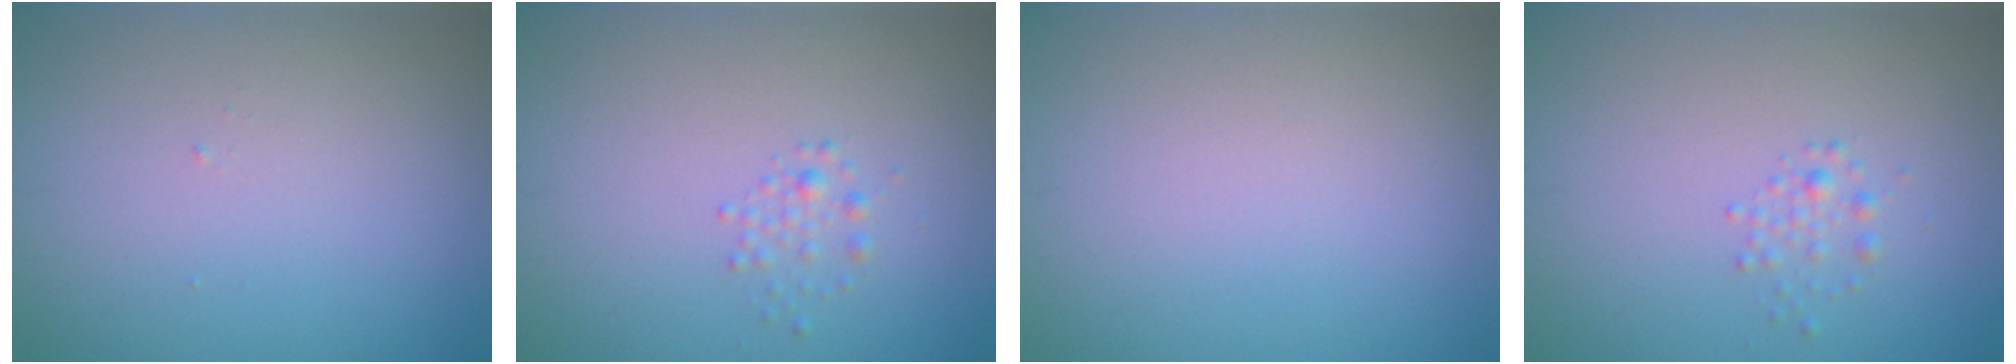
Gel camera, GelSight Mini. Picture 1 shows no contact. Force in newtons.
{"total": 1.0, "press": 1.0, "slide": 0.0}
{"total": 0.0}
{"total": 1.0, "press": 1.0, "slide": 0.0}